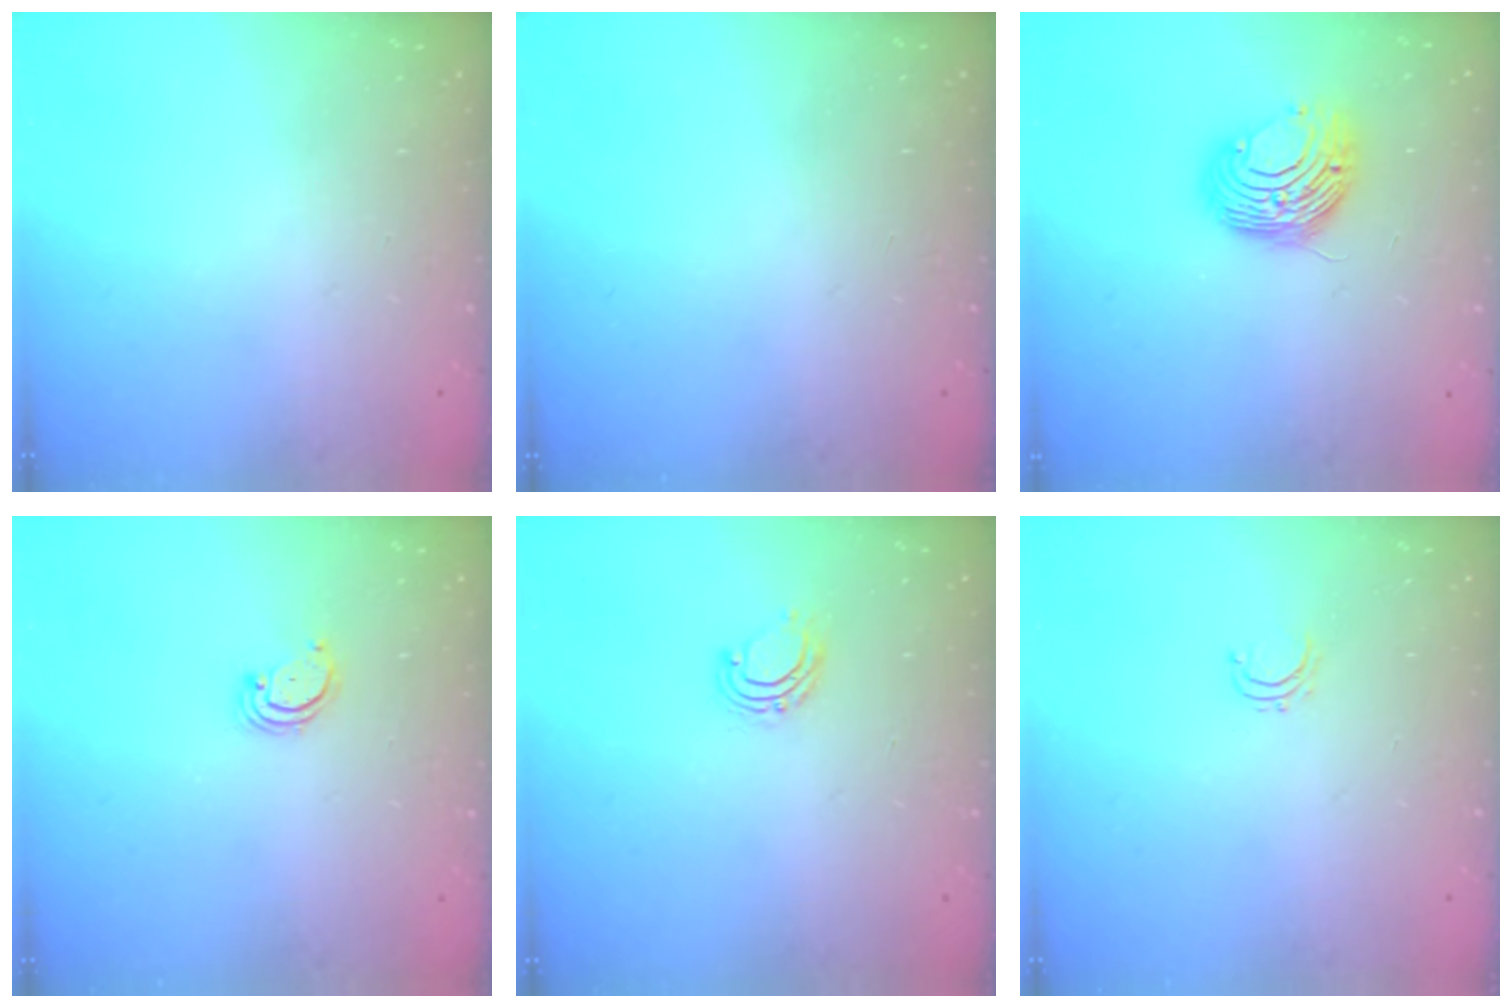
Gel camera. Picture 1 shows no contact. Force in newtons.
{"total": 0.0}
{"total": 9.3, "press": 9.3, "slide": 0.3}
{"total": 2.5, "press": 2.5, "slide": 0.3}
{"total": 6.6, "press": 6.6, "slide": 0.5}
{"total": 3.7, "press": 3.7, "slide": 0.3}